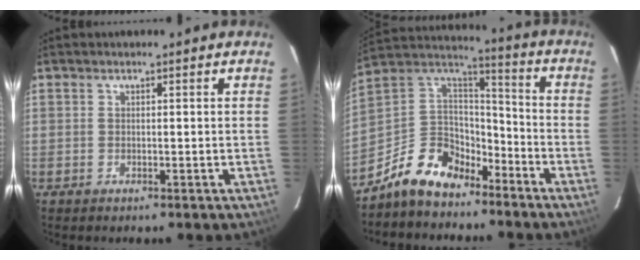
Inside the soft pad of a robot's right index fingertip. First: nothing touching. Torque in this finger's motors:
{"motor_torque": [1.04, -0.93, 0.11, 0.00]}